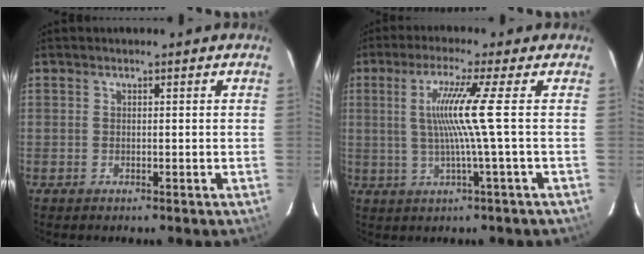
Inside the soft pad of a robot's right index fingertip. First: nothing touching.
{"total": 7.9, "force": [0.4, -2.6, 7.4], "torque": [-0.136, -0.006, 0.012]}